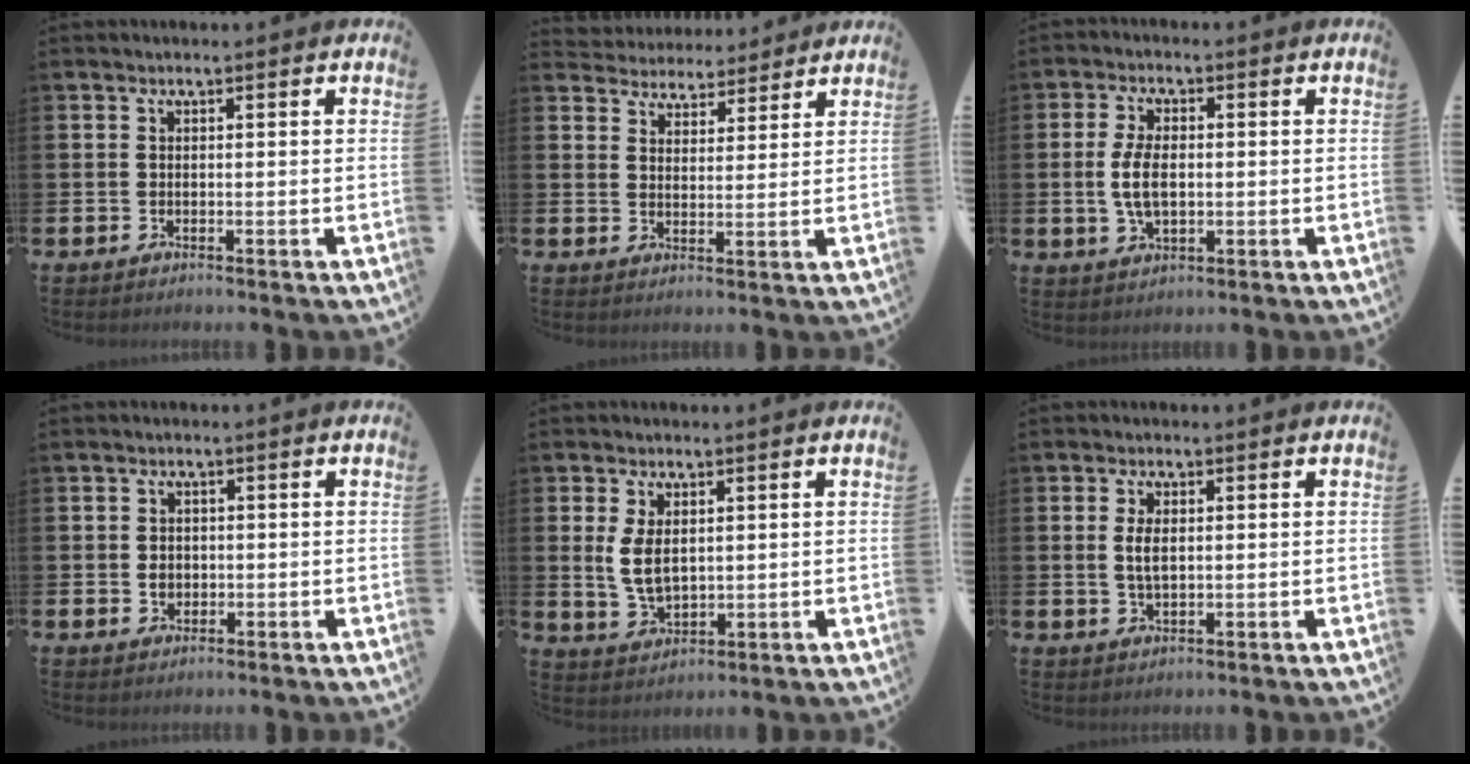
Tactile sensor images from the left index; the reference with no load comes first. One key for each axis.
{"total": 4.3, "fx": 4.1, "fy": 1.2, "fz": -0.6, "tx": 0.001, "ty": -0.032, "tz": 0.070}
{"total": 5.4, "fx": 0.2, "fy": 2.7, "fz": 4.7, "tx": -0.089, "ty": -0.002, "tz": -0.005}
{"total": 1.9, "fx": 0.0, "fy": 1.6, "fz": 1.0, "tx": 0.002, "ty": -0.002, "tz": -0.006}
{"total": 4.7, "fx": 1.3, "fy": 2.7, "fz": 3.7, "tx": -0.061, "ty": 0.001, "tz": 0.021}
{"total": 3.1, "fx": 0.6, "fy": 1.4, "fz": 2.7, "tx": -0.039, "ty": -0.001, "tz": 0.006}